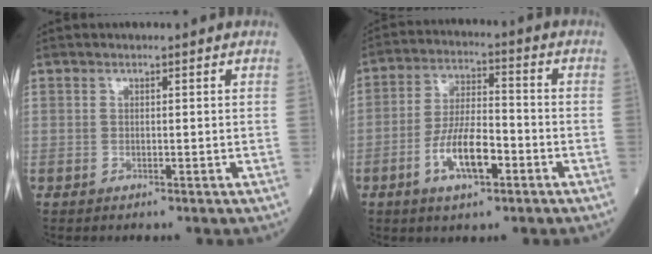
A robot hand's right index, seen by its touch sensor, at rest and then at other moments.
{"total": 9.2, "force": [-3.8, 2.9, 7.9], "torque": [-0.156, 0.003, -0.069]}